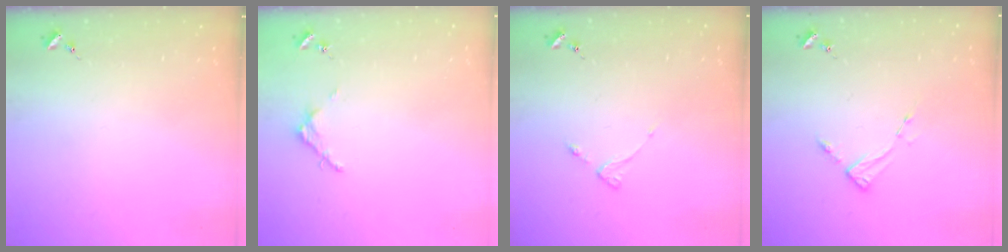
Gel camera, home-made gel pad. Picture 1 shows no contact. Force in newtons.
{"total": 3.1, "press": 3.1, "slide": 0.4}
{"total": 2.8, "press": 2.7, "slide": 0.5}
{"total": 3.6, "press": 3.5, "slide": 0.4}